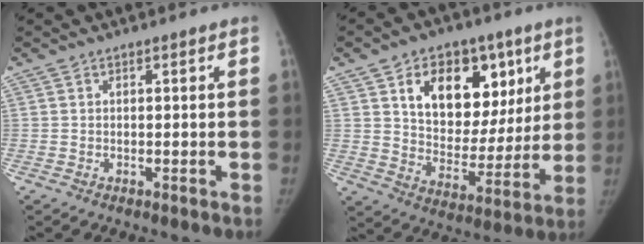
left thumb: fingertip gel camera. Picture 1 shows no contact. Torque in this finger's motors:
{"motor_torque": [0.96, 1.05, 1.00, -0.33, 0.13]}